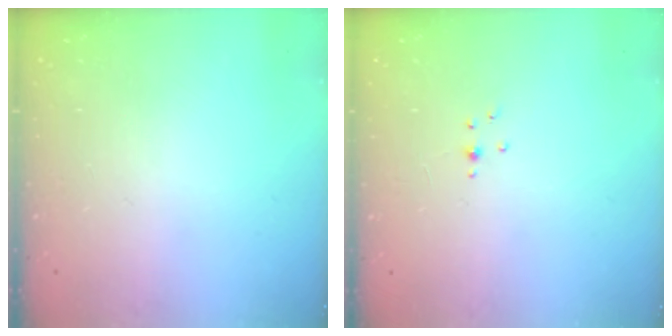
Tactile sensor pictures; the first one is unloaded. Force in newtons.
{"total": 2.5, "press": 2.3, "slide": 1.0}